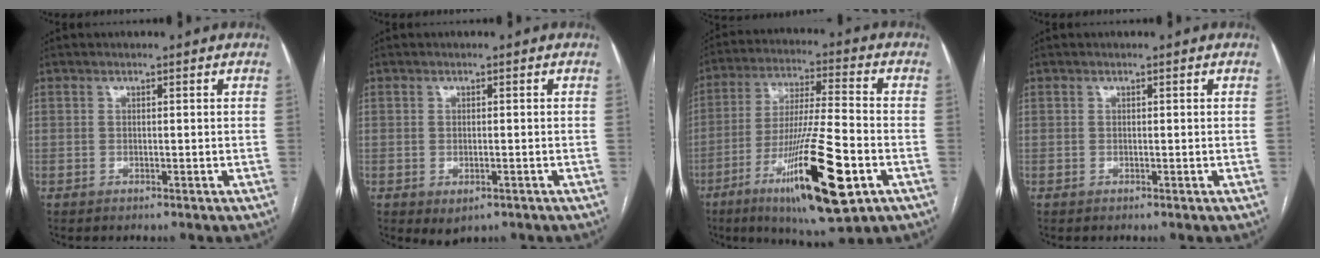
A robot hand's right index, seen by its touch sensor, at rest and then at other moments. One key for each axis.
{"total": 2.5, "fx": -1.1, "fy": 1.3, "fz": 1.8, "tx": -0.027, "ty": -0.004, "tz": -0.004}
{"total": 19.2, "fx": -8.0, "fy": 2.0, "fz": 17.4, "tx": -0.312, "ty": -0.035, "tz": -0.133}
{"total": 0.0}